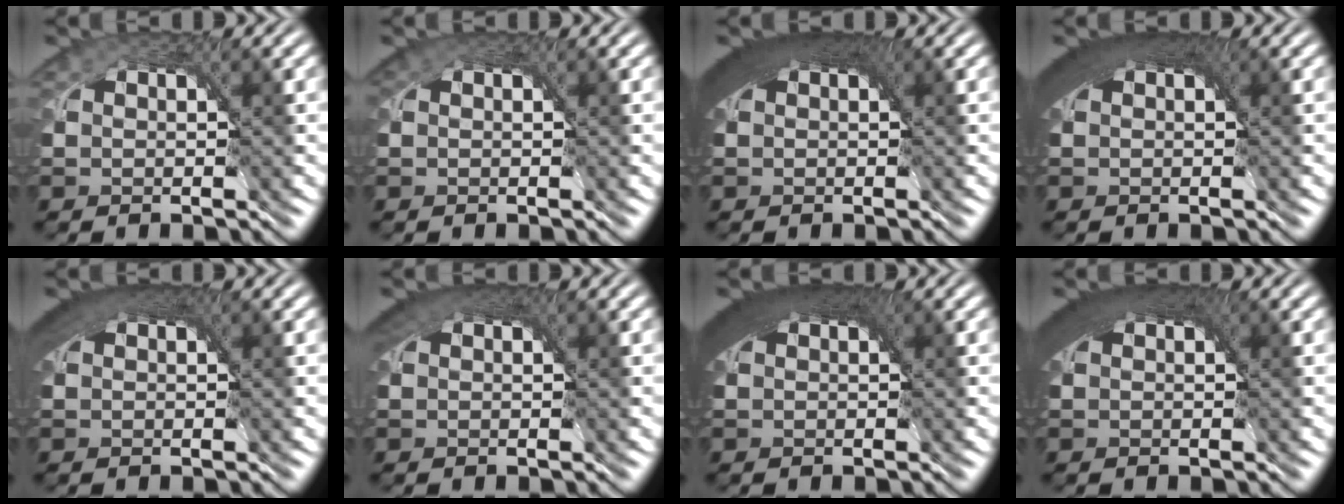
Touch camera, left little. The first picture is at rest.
{"total": 1.0, "force": [0.6, 0.6, 0.6], "torque": [-0.010, 0.002, 0.006]}
{"total": 8.1, "force": [3.0, 4.1, 6.4], "torque": [-0.100, 0.019, 0.031]}
{"total": 7.5, "force": [3.1, 3.7, 5.7], "torque": [-0.092, 0.018, 0.033]}
{"total": 6.3, "force": [3.0, 3.1, 4.5], "torque": [-0.083, 0.015, 0.035]}
{"total": 5.4, "force": [2.9, 2.7, 3.7], "torque": [-0.067, 0.016, 0.034]}
{"total": 8.1, "force": [3.0, 4.0, 6.4], "torque": [-0.099, 0.019, 0.031]}
{"total": 7.4, "force": [3.0, 3.7, 5.7], "torque": [-0.092, 0.016, 0.032]}